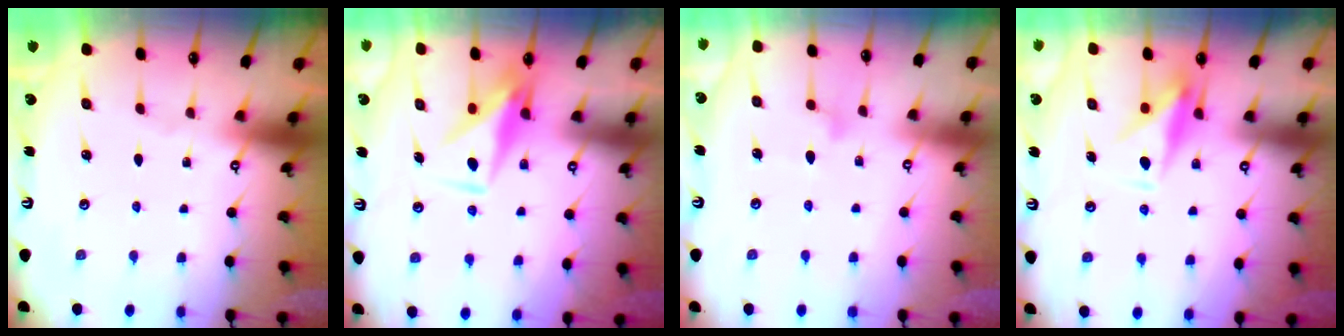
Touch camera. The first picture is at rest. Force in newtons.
{"total": 8.1, "press": 8.1, "slide": 0.2}
{"total": 10.3, "press": 10.3, "slide": 0.5}
{"total": 10.3, "press": 10.3, "slide": 0.4}